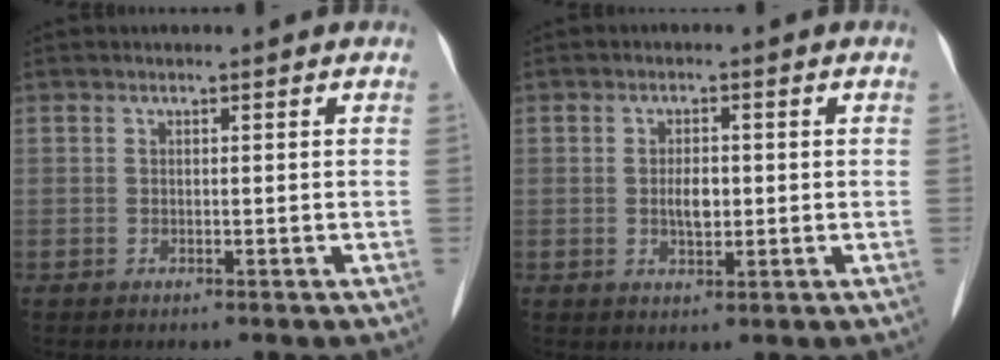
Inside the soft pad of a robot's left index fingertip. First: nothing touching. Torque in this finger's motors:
{"motor_torque": [0.77, -0.02, 0.21, 0.06]}